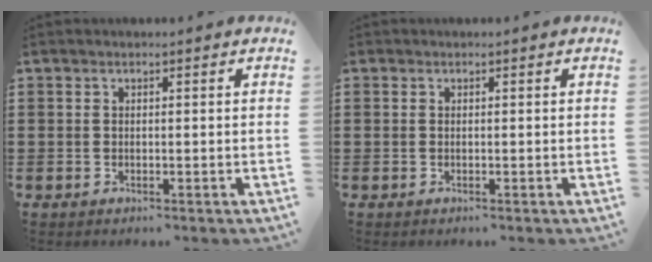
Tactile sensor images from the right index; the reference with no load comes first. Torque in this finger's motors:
{"motor_torque": [0.43, 0.42, 0.10, 0.04]}